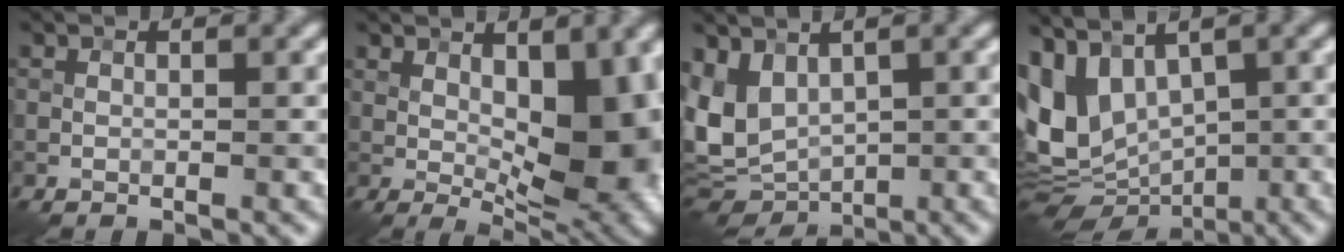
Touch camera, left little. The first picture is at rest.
{"total": 12.3, "force": [1.0, 5.3, 11.1], "torque": [-0.125, 0.010, 0.011]}
{"total": 5.9, "force": [0.7, 4.0, 4.3], "torque": [-0.096, -0.005, 0.013]}
{"total": 8.1, "force": [1.2, 5.5, 5.9], "torque": [-0.128, -0.005, 0.018]}